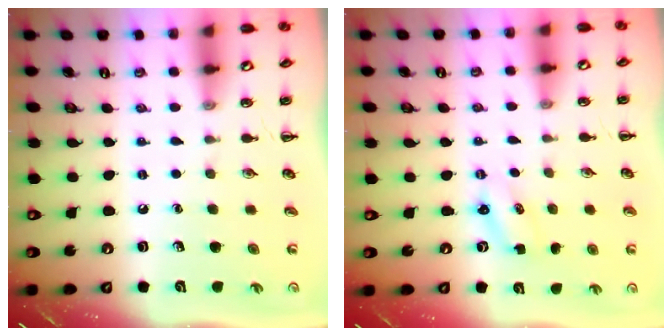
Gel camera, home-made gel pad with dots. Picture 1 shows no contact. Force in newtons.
{"total": 2.4, "press": 2.4, "slide": 0.6}